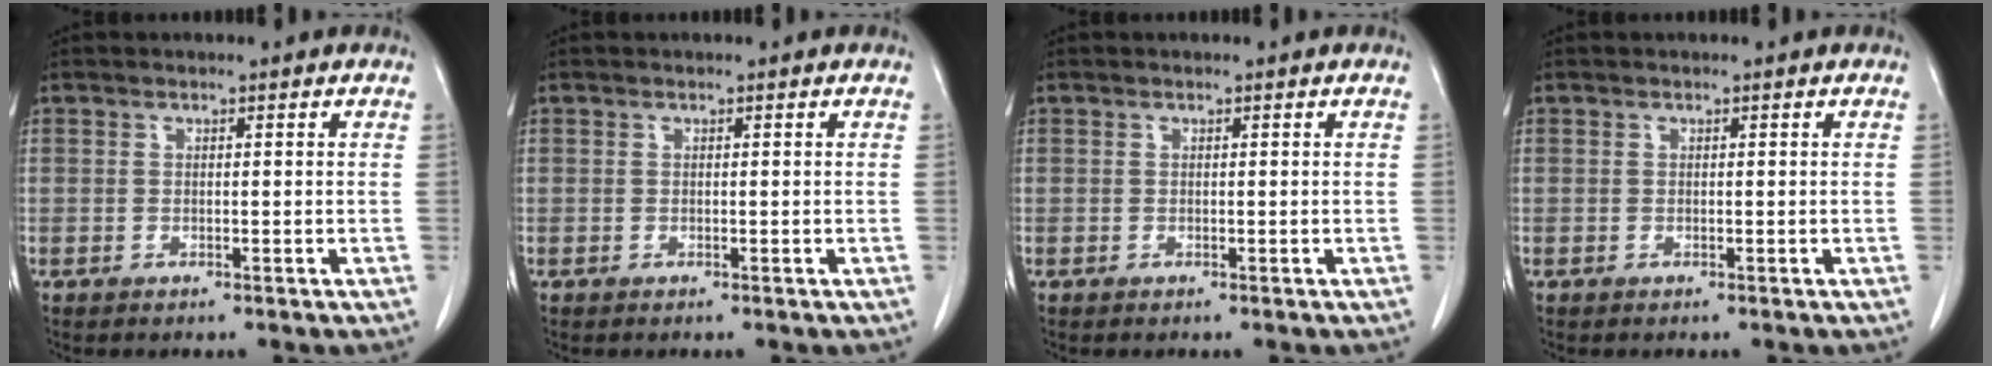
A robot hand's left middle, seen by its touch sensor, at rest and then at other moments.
{"total": 0.0}
{"total": 0.0}
{"total": 0.0}